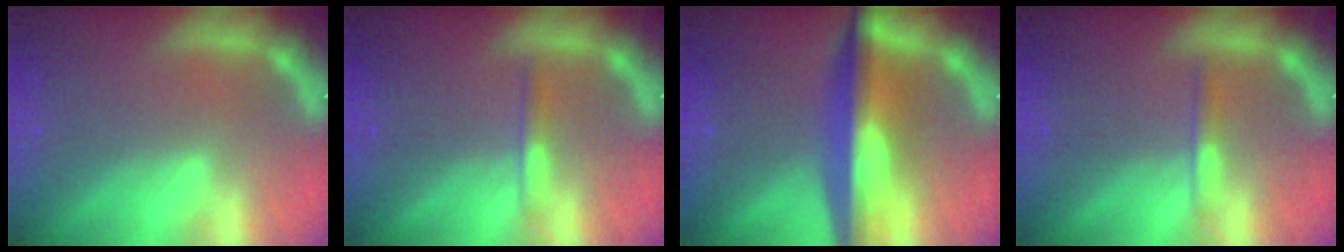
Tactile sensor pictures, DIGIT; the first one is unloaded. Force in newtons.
{"total": 1.4}
{"total": 9.1}
{"total": 1.4}